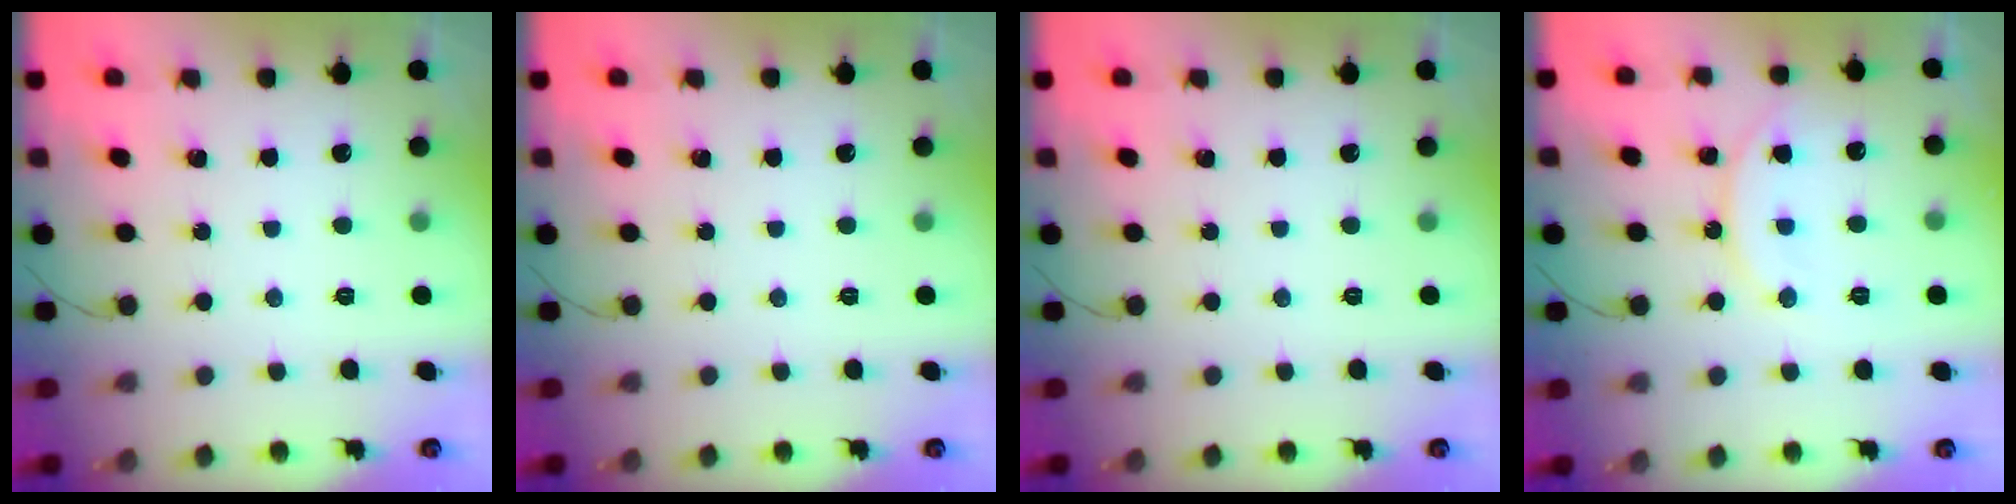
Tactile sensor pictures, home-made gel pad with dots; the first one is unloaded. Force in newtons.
{"total": 0.0}
{"total": 0.0}
{"total": 11.4, "press": 11.4, "slide": 0.7}